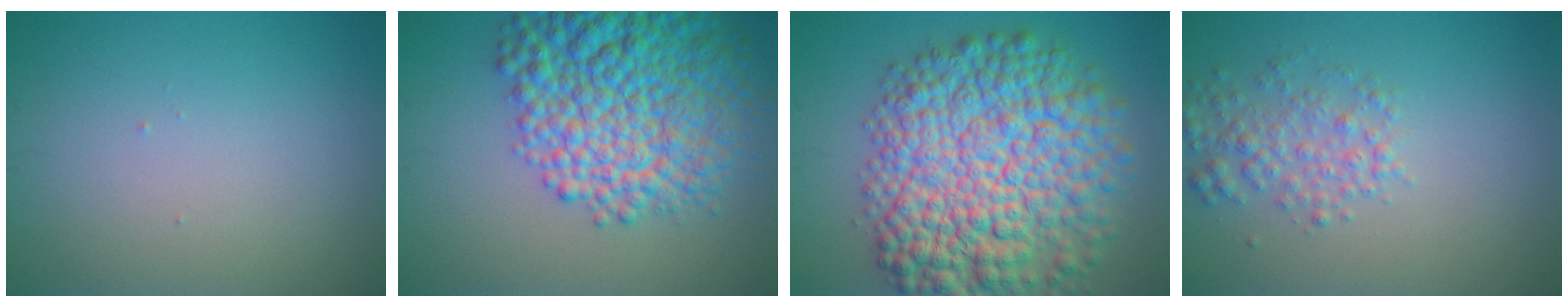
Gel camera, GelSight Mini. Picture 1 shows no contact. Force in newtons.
{"total": 11.5, "press": 11.5, "slide": 0.5}
{"total": 13.7, "press": 13.7, "slide": 0.3}
{"total": 2.7, "press": 2.7, "slide": 0.1}